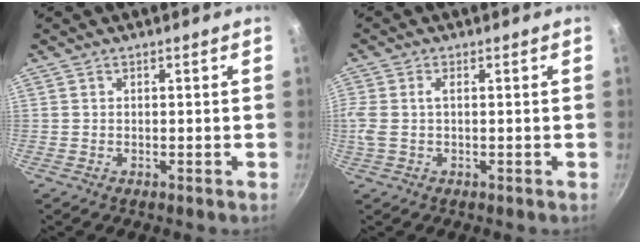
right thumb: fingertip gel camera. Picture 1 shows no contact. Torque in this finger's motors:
{"motor_torque": [0.08, 0.07, 0.13, 0.29, 0.07]}